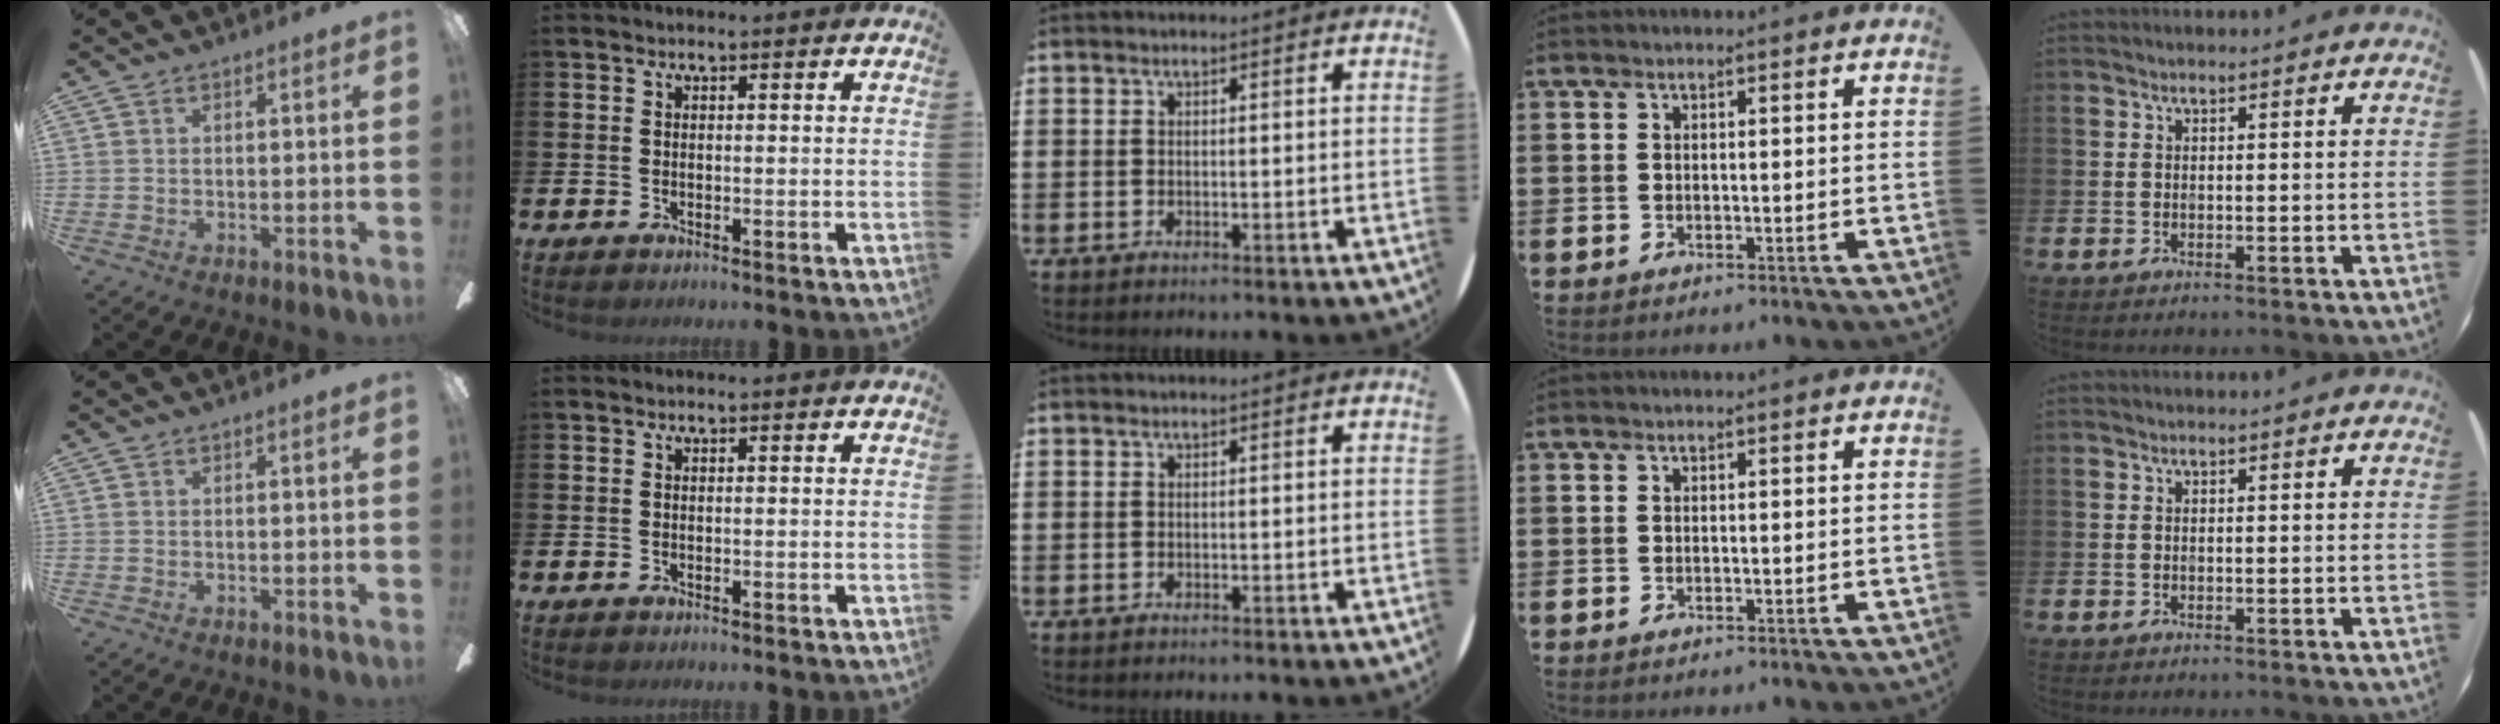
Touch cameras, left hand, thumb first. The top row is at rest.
{}